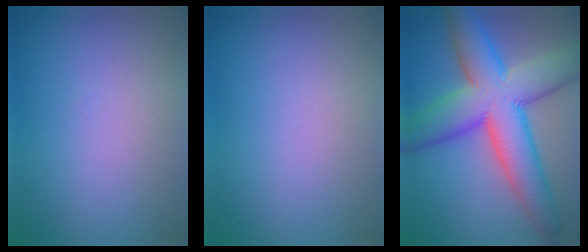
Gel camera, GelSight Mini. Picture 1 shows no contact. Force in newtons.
{"total": 0.0}
{"total": 11.4, "press": 11.4, "slide": 0.2}